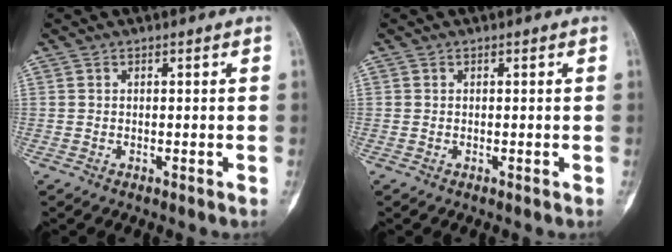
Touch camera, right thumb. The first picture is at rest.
{"total": 0.0}